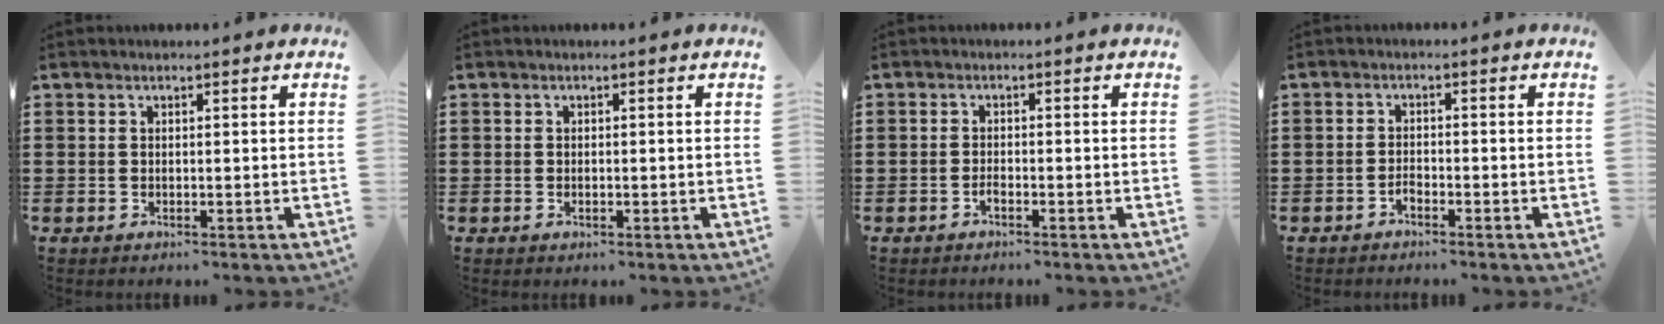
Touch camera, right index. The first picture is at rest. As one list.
[{"total": 0.7, "force": [-0.2, 0.3, 0.6], "torque": [-0.012, -0.002, -0.003]}, {"total": 1.2, "force": [-0.9, 0.3, 0.7], "torque": [-0.017, -0.005, -0.015]}, {"total": 1.5, "force": [-1.3, 0.5, 0.6], "torque": [-0.015, -0.002, -0.025]}]